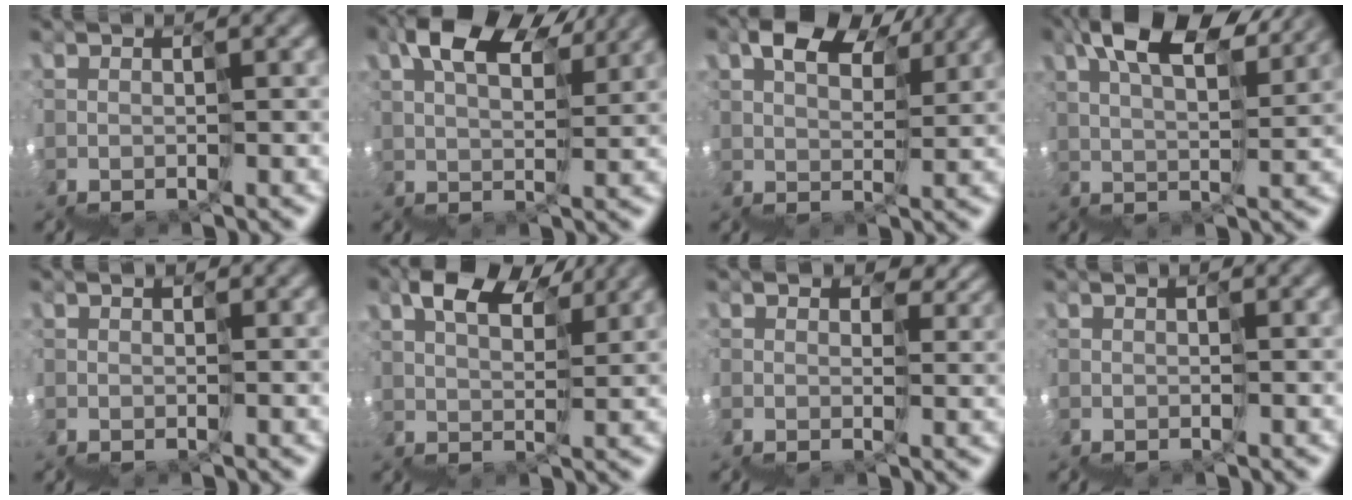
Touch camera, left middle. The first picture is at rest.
{"total": 7.0, "force": [5.9, 2.4, 2.9], "torque": [-0.044, 0.050, 0.083]}
{"total": 6.0, "force": [5.3, 2.3, 1.5], "torque": [-0.025, 0.042, 0.079]}
{"total": 8.0, "force": [6.7, 2.1, 3.8], "torque": [-0.048, 0.052, 0.088]}
{"total": 1.1, "force": [0.0, 1.0, 0.4], "torque": [0.006, 0.001, -0.009]}
{"total": 5.5, "force": [5.2, 1.4, 1.1], "torque": [-0.015, 0.048, 0.071]}
{"total": 6.2, "force": [3.5, 4.4, 2.6], "torque": [-0.041, 0.018, 0.062]}
{"total": 1.2, "force": [-0.4, 1.0, 0.5], "torque": [0.001, -0.001, -0.012]}